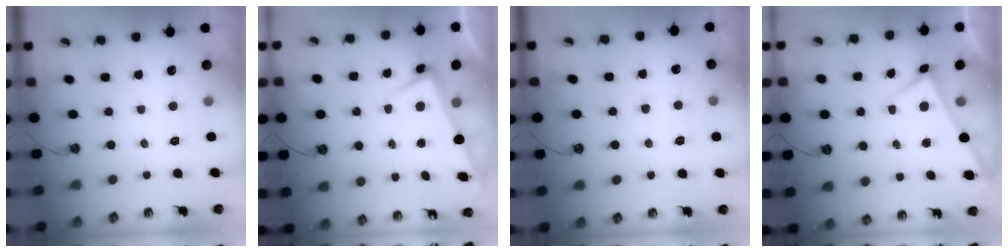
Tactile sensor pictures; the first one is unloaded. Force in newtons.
{"total": 3.0, "press": 2.9, "slide": 0.9}
{"total": 4.5, "press": 4.5, "slide": 0.5}
{"total": 1.9, "press": 1.9, "slide": 0.2}